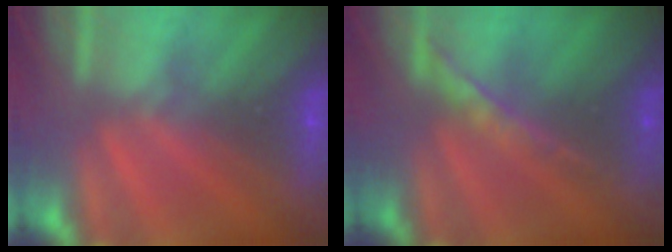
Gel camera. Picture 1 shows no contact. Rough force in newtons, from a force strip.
{"total": 1.4}